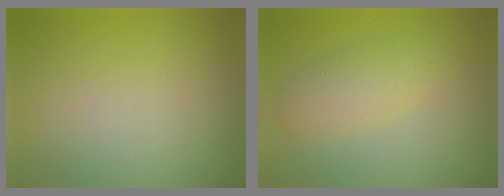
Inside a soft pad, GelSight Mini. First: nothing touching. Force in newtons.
{"total": 2.8, "press": 2.8, "slide": 0.1}